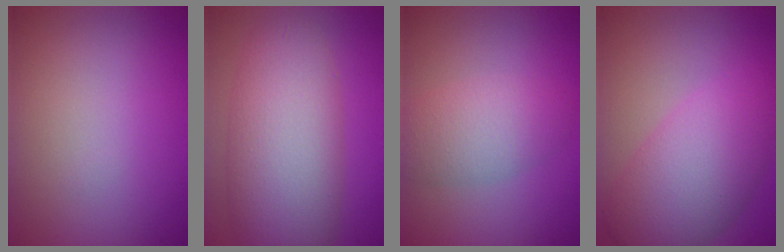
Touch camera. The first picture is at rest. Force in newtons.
{"total": 9.5, "press": 9.5, "slide": 0.4}
{"total": 3.8, "press": 3.8, "slide": 0.1}
{"total": 7.2, "press": 7.2, "slide": 0.2}